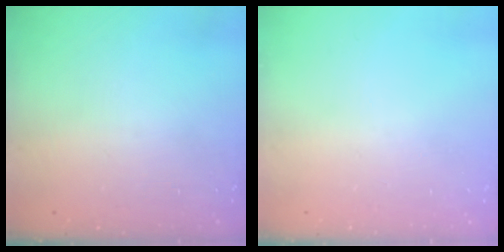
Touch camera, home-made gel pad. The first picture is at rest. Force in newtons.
{"total": 0.0}